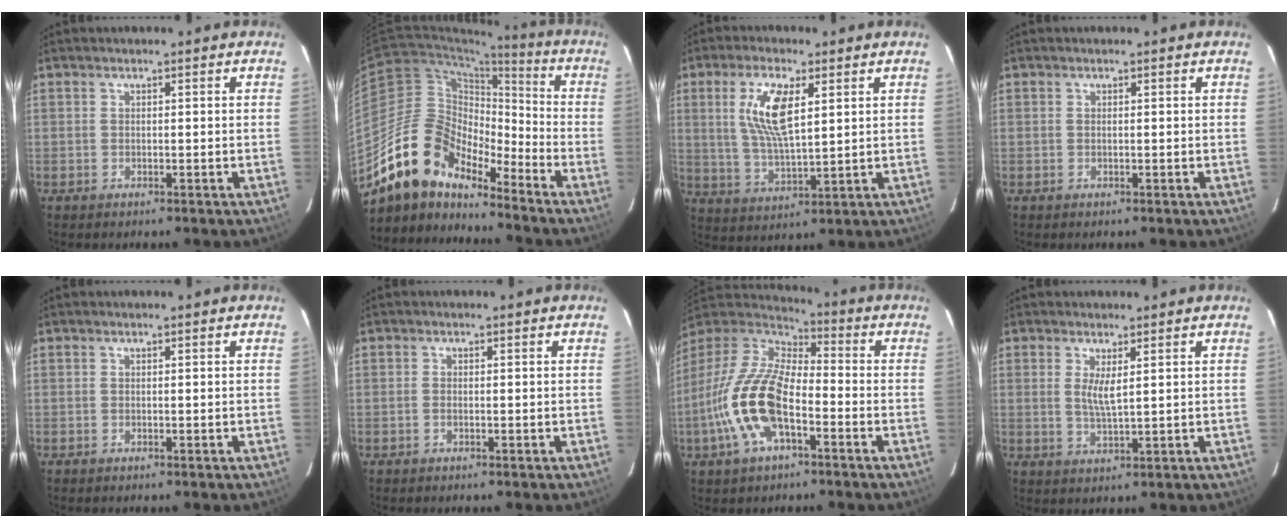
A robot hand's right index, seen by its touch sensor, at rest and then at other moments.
{"total": 16.1, "force": [-13.5, 6.6, 5.8], "torque": [-0.107, 0.018, -0.249]}
{"total": 10.5, "force": [3.4, 3.4, 9.4], "torque": [-0.185, 0.002, 0.071]}
{"total": 0.0}
{"total": 0.0}
{"total": 0.8, "force": [-0.3, 0.5, 0.5], "torque": [-0.013, 0.000, -0.007]}
{"total": 17.6, "force": [-6.2, 7.9, 14.5], "torque": [-0.302, -0.012, -0.124]}
{"total": 3.7, "force": [1.1, 0.7, 3.4], "torque": [-0.066, -0.008, 0.020]}